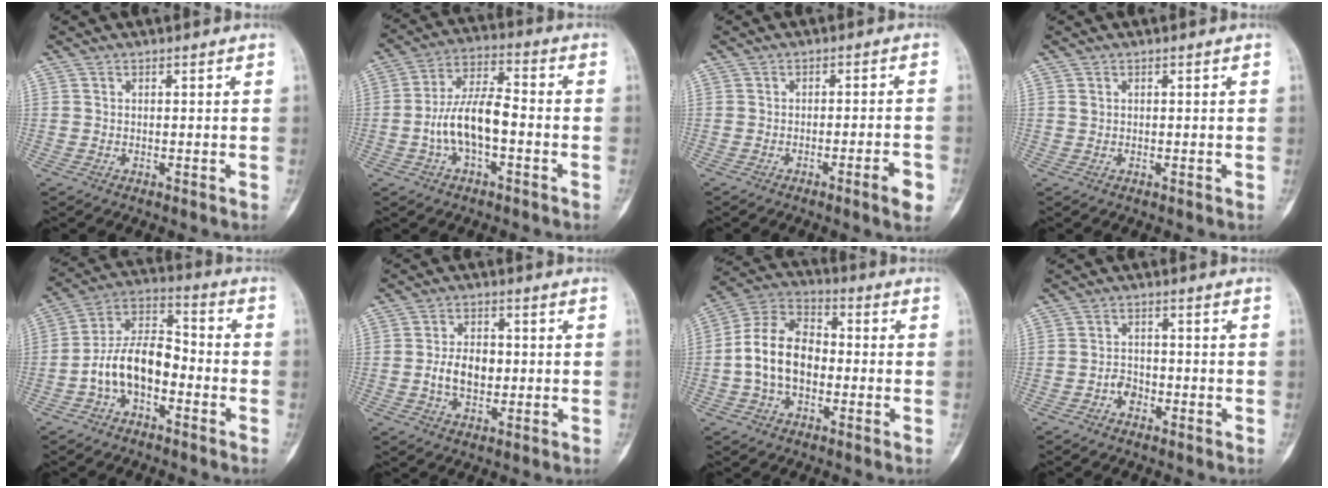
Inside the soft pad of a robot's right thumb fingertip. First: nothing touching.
{"total": 10.9, "force": [-2.4, 5.1, 9.3], "torque": [-0.179, 0.041, -0.051]}
{"total": 4.7, "force": [-2.3, 0.5, 4.1], "torque": [-0.059, 0.012, -0.034]}
{"total": 0.6, "force": [0.3, 0.5, 0.3], "torque": [-0.001, 0.002, 0.006]}
{"total": 12.1, "force": [-3.8, 7.1, 9.1], "torque": [-0.151, 0.055, -0.078]}
{"total": 6.6, "force": [-0.5, 4.4, 4.9], "torque": [-0.074, 0.008, -0.010]}
{"total": 13.2, "force": [-1.4, 9.0, 9.6], "torque": [-0.167, 0.039, -0.036]}
{"total": 2.9, "force": [-1.5, 2.1, 1.2], "torque": [-0.005, 0.014, -0.031]}